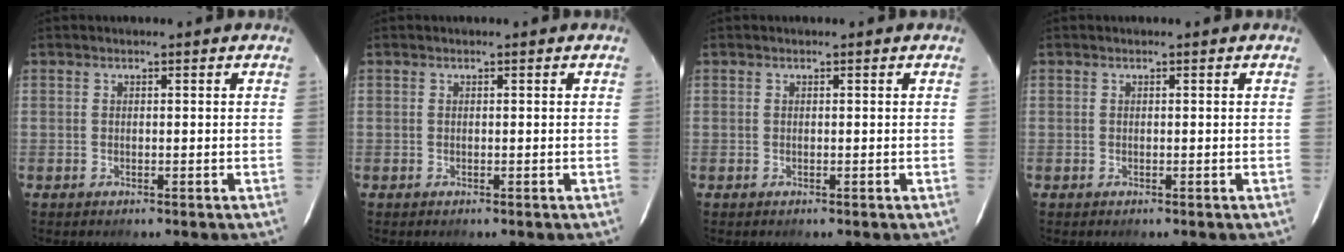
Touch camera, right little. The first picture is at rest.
{"total": 0.0}
{"total": 0.0}
{"total": 0.0}